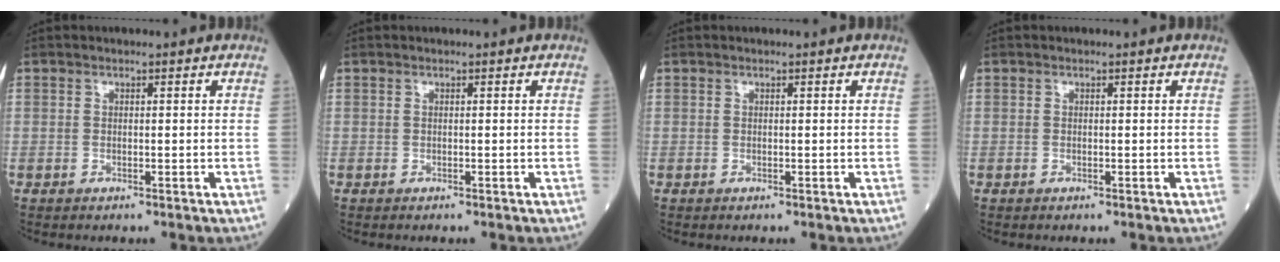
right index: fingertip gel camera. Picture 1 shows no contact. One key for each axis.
{"total": 0.0}
{"total": 0.0}
{"total": 0.0}